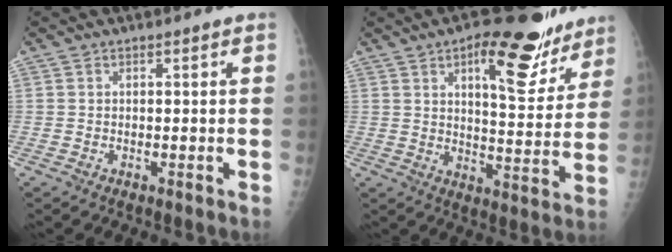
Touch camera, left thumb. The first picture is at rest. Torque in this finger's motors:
{"motor_torque": [0.32, 0.17, -0.08, -0.23, 0.18]}